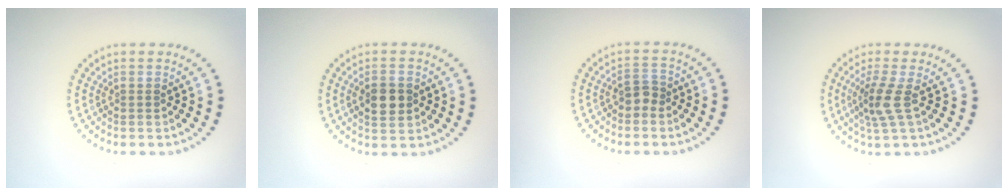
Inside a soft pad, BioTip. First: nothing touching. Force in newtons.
{"total": 3.2, "press": 3.2, "slide": 0.1}
{"total": 1.6, "press": 1.4, "slide": 0.8}
{"total": 2.8, "press": 2.1, "slide": 1.8}